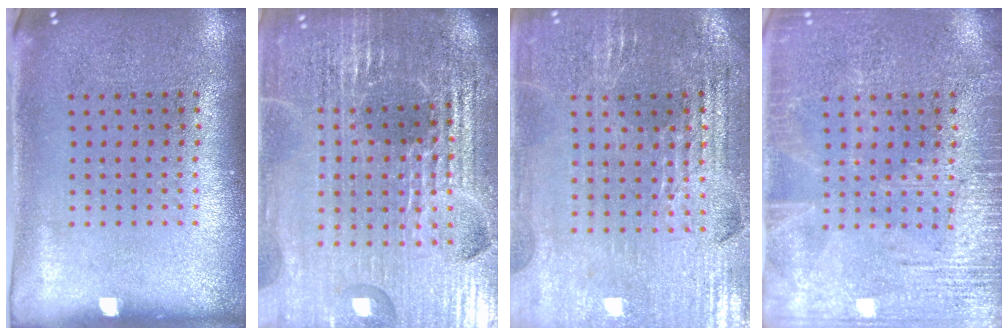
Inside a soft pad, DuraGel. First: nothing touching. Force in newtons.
{"total": 6.1, "press": 5.4, "slide": 2.8}
{"total": 2.9, "press": 2.9, "slide": 0.5}
{"total": 3.5, "press": 3.5, "slide": 0.5}